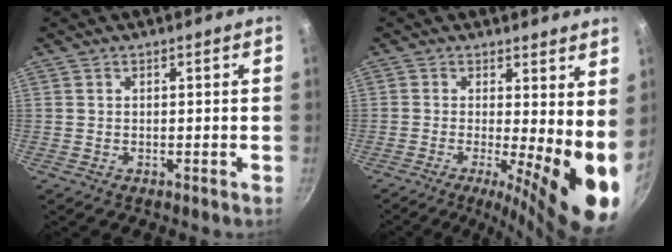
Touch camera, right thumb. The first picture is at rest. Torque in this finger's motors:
{"motor_torque": [-0.28, 1.64, 0.39, -0.30, 0.16]}